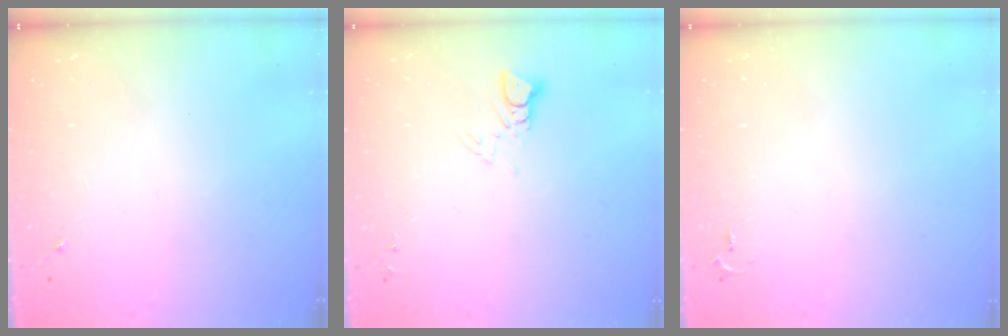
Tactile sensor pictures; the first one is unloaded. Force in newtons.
{"total": 2.9, "press": 2.9, "slide": 0.2}
{"total": 2.6, "press": 2.6, "slide": 0.4}